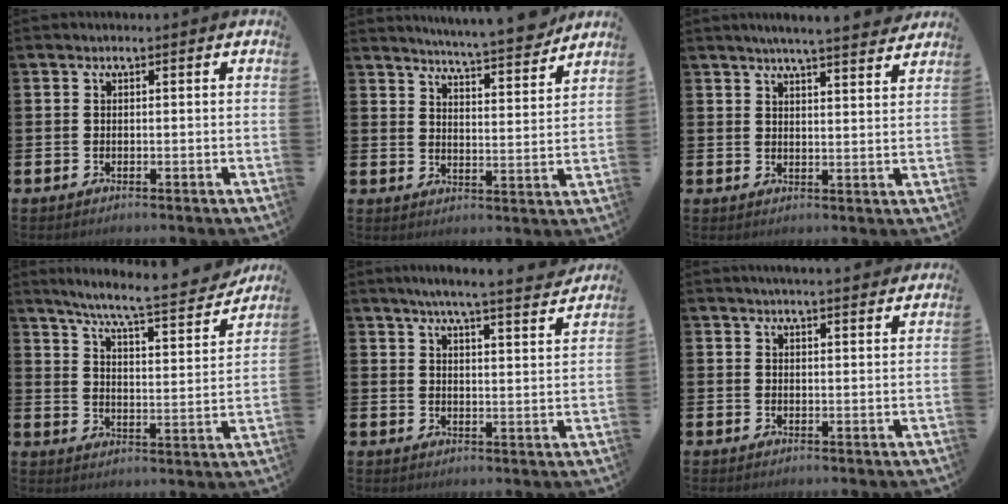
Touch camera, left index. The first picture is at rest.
{"total": 6.6, "force": [6.4, -0.1, 1.4], "torque": [-0.039, -0.047, 0.109]}
{"total": 5.3, "force": [5.1, -0.5, 1.4], "torque": [-0.037, -0.026, 0.090]}
{"total": 7.8, "force": [7.0, 0.4, 3.3], "torque": [-0.086, -0.052, 0.115]}
{"total": 6.1, "force": [5.8, -0.4, 2.0], "torque": [-0.044, -0.035, 0.098]}
{"total": 3.4, "force": [3.3, -0.2, 0.4], "torque": [-0.011, -0.015, 0.061]}